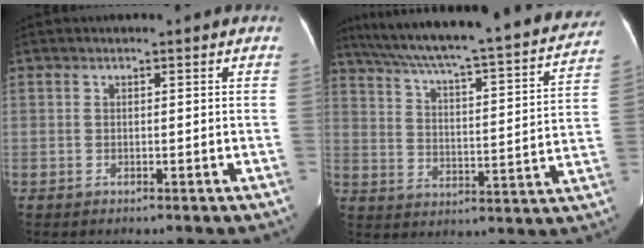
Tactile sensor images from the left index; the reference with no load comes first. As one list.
[{"total": 29.5, "force": [26.2, 2.8, 13.4], "torque": [-0.215, -0.038, 0.340]}]